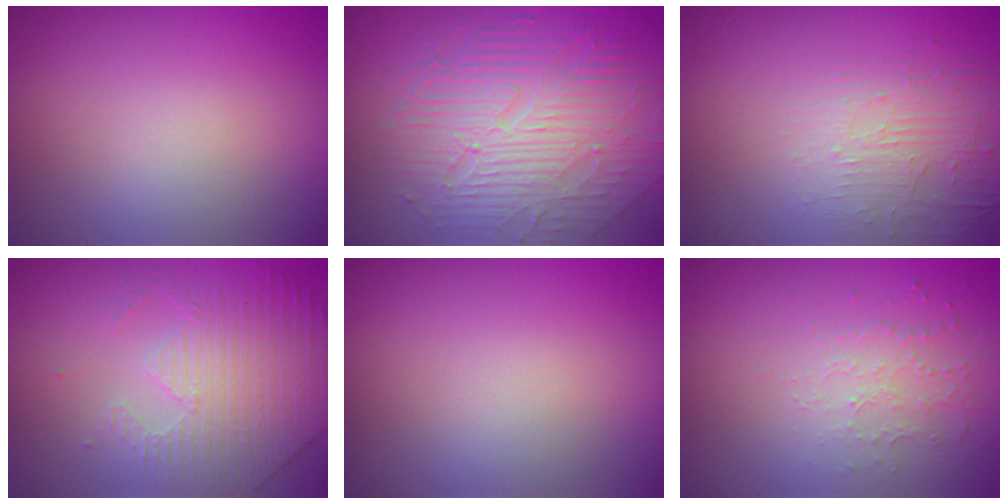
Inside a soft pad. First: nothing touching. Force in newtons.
{"total": 9.5, "press": 6.3, "slide": 7.1}
{"total": 1.9, "press": 1.0, "slide": 1.6}
{"total": 4.5, "press": 3.6, "slide": 2.8}
{"total": 0.0}
{"total": 1.3, "press": 1.0, "slide": 0.8}